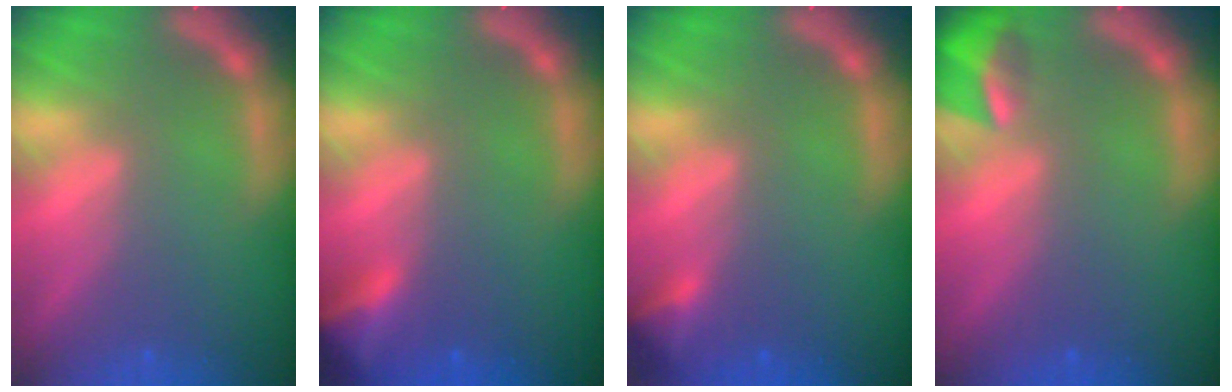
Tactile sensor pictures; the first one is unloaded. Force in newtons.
{"total": 3.5}
{"total": 1.9}
{"total": 3.4}